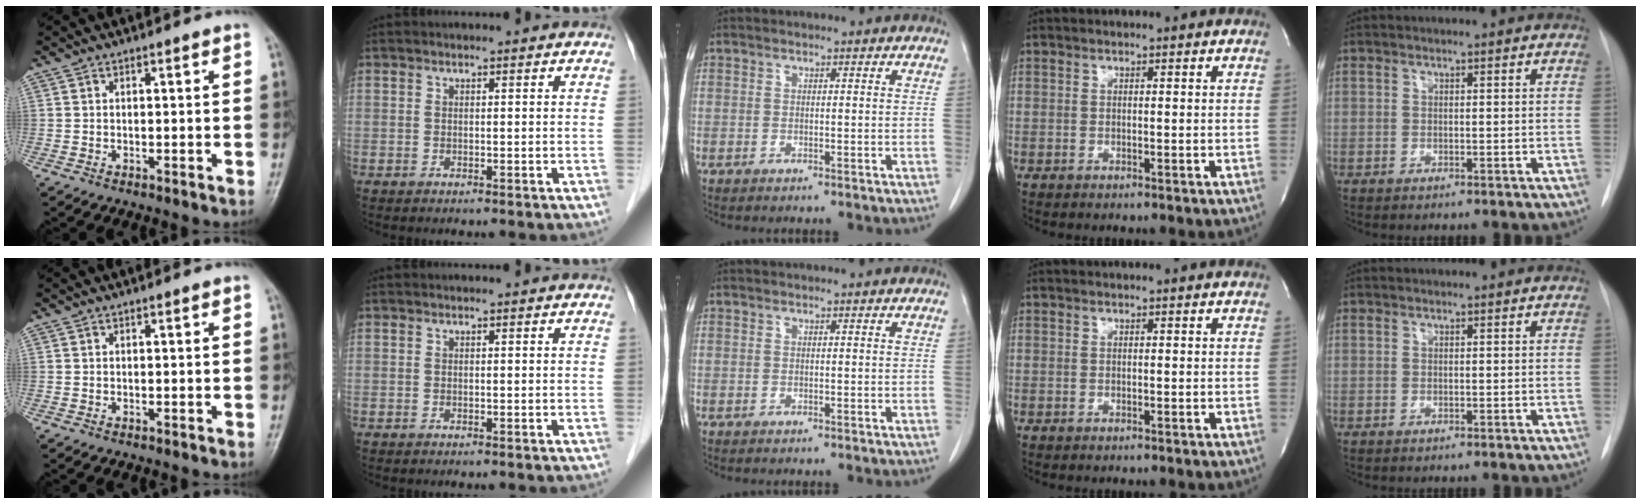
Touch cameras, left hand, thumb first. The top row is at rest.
{}